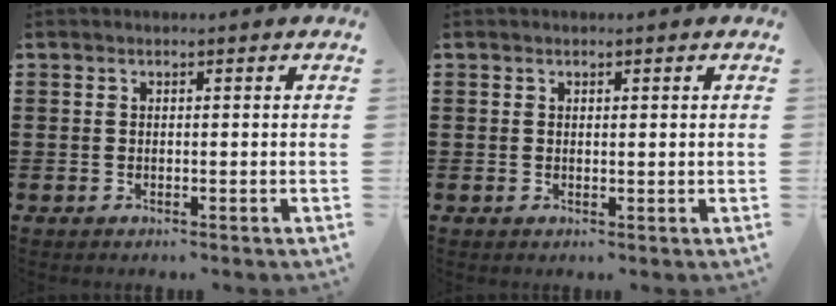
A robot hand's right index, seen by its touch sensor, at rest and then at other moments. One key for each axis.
{"total": 0.5, "fx": 0.3, "fy": 0.1, "fz": 0.4, "tx": -0.009, "ty": 0.001, "tz": 0.006}